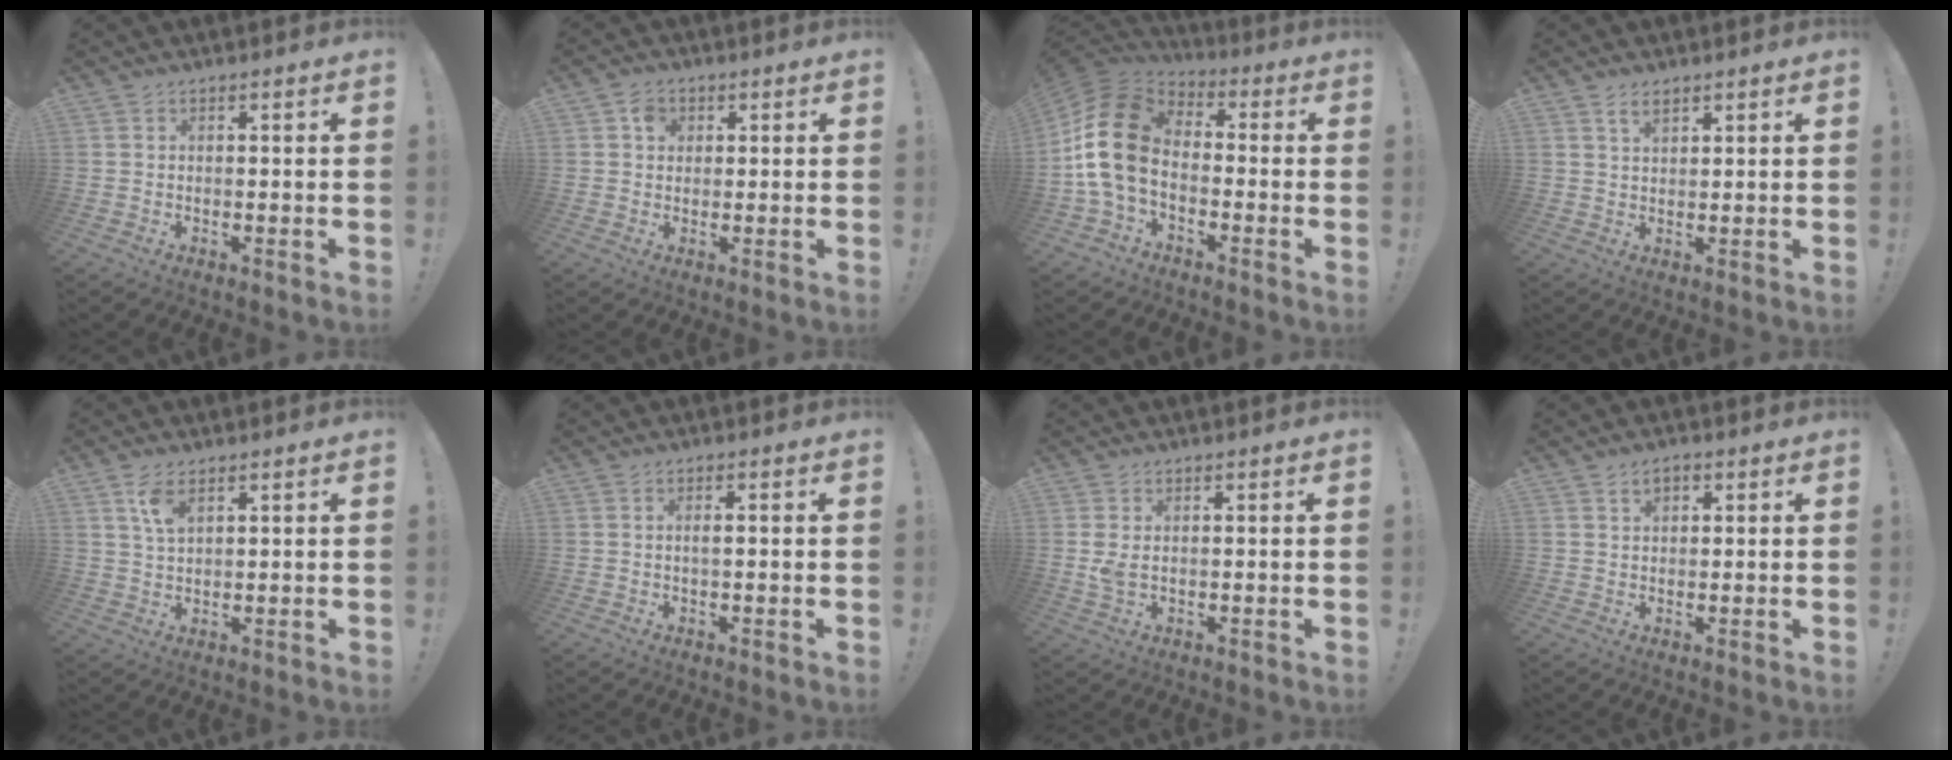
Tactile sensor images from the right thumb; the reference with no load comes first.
{"total": 3.6, "force": [0.8, 3.1, 1.5], "torque": [-0.016, 0.002, 0.014]}
{"total": 17.4, "force": [-1.0, 11.6, 13.0], "torque": [-0.250, 0.021, -0.008]}
{"total": 2.9, "force": [1.9, 1.3, 1.8], "torque": [-0.031, -0.006, 0.033]}
{"total": 5.2, "force": [2.7, 2.4, 3.7], "torque": [-0.070, -0.007, 0.049]}
{"total": 1.6, "force": [-0.2, 0.1, 1.6], "torque": [-0.028, 0.000, -0.005]}
{"total": 3.1, "force": [0.6, 1.6, 2.6], "torque": [-0.039, 0.000, 0.012]}
{"total": 2.8, "force": [1.2, 1.9, 1.8], "torque": [-0.031, 0.004, 0.020]}